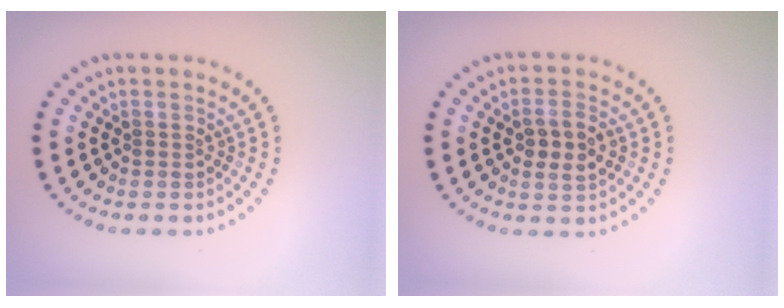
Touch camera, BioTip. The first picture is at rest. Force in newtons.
{"total": 2.6, "press": 2.6, "slide": 0.2}